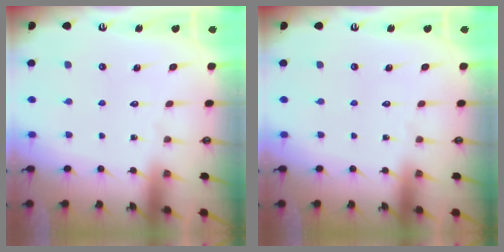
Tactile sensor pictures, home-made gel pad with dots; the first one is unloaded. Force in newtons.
{"total": 0.0}